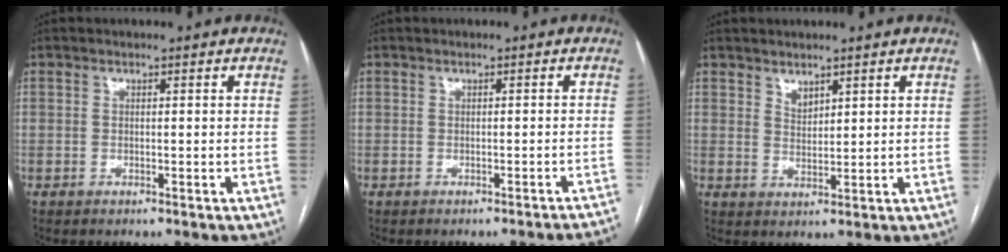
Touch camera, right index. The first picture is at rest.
{"total": 5.5, "force": [-5.3, -0.9, 0.9], "torque": [0.003, -0.006, -0.053]}
{"total": 2.2, "force": [1.7, 1.0, 0.9], "torque": [-0.016, -0.005, 0.038]}